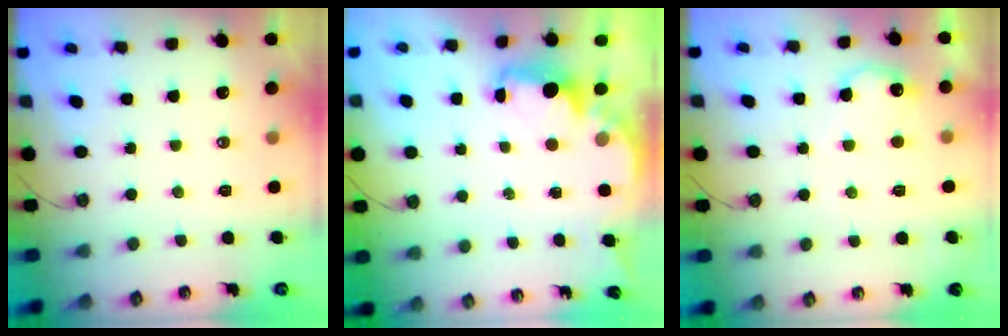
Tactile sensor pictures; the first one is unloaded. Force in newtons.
{"total": 2.3, "press": 2.2, "slide": 0.7}
{"total": 9.3, "press": 9.3, "slide": 0.7}